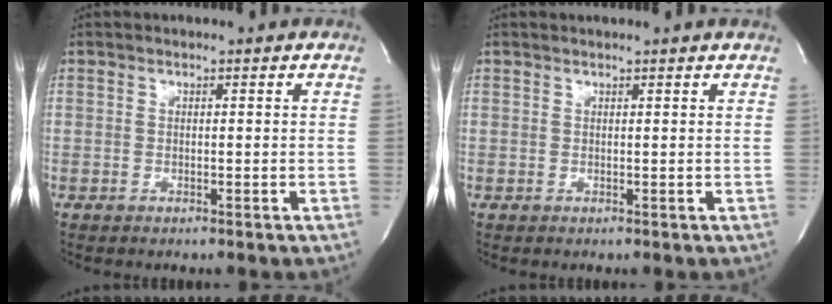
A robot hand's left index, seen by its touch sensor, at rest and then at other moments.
{"total": 1.2, "force": [1.1, -0.3, 0.4], "torque": [-0.012, 0.007, 0.020]}